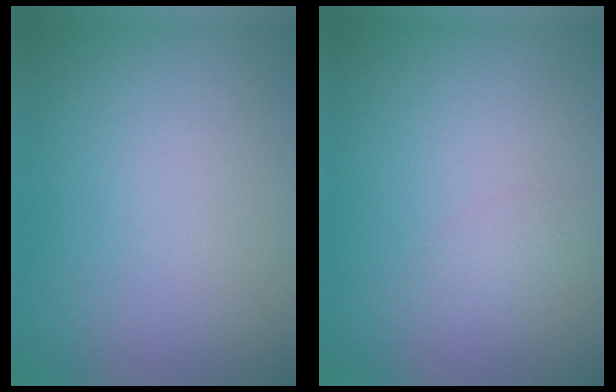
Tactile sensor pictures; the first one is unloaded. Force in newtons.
{"total": 1.1, "press": 1.1, "slide": 0.1}